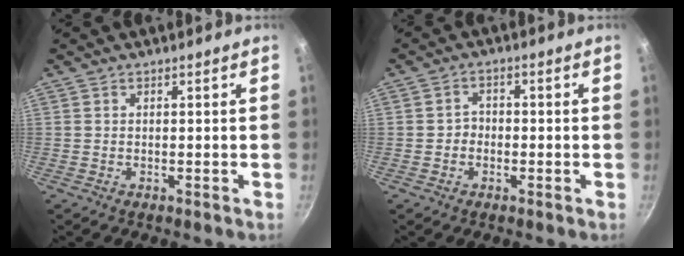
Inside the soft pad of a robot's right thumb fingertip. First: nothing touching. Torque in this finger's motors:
{"motor_torque": [-0.05, 0.08, -0.26, 0.24, -0.04]}